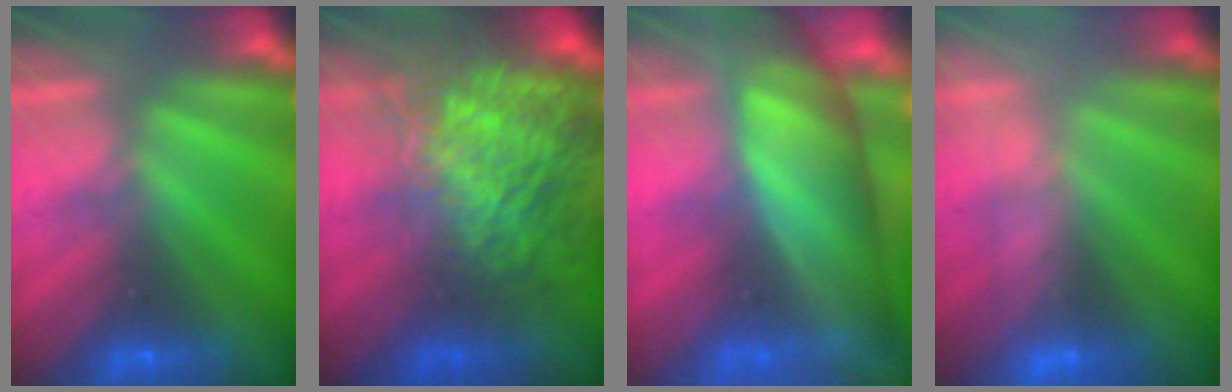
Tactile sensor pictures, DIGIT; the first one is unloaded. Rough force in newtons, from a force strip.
{"total": 7.2}
{"total": 9.1}
{"total": 2.4}